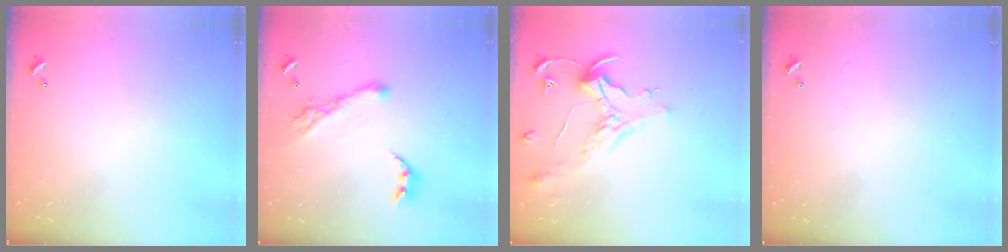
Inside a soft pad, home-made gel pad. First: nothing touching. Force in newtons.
{"total": 13.1, "press": 13.0, "slide": 1.3}
{"total": 1.5, "press": 1.3, "slide": 0.7}
{"total": 2.3, "press": 2.2, "slide": 0.3}